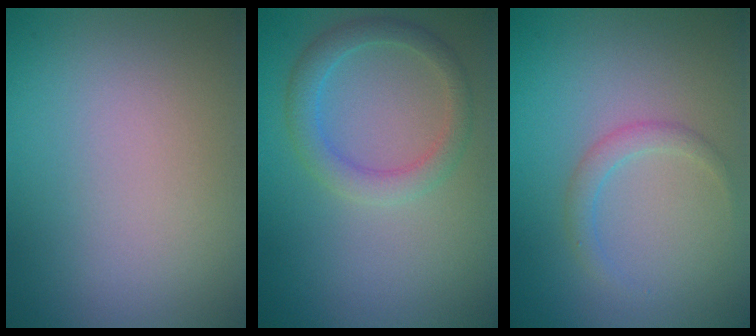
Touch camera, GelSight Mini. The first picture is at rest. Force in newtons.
{"total": 2.9, "press": 2.9, "slide": 0.2}
{"total": 1.5, "press": 1.5, "slide": 0.1}